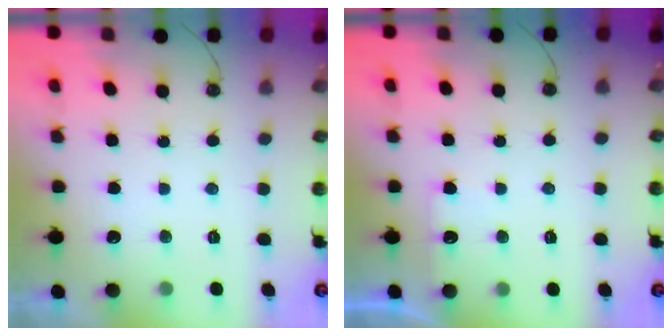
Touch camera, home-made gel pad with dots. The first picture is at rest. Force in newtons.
{"total": 3.2, "press": 3.1, "slide": 0.5}